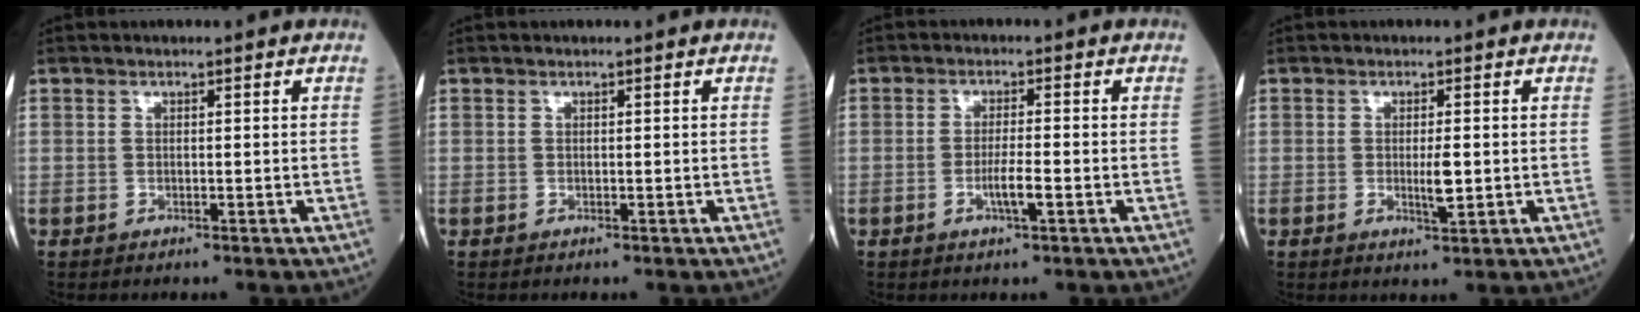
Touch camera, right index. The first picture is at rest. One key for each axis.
{"total": 0.0}
{"total": 3.5, "fx": -1.2, "fy": 0.1, "fz": 3.3, "tx": -0.064, "ty": -0.004, "tz": -0.023}
{"total": 2.9, "fx": -0.2, "fy": 0.4, "fz": 2.9, "tx": -0.052, "ty": -0.005, "tz": -0.004}